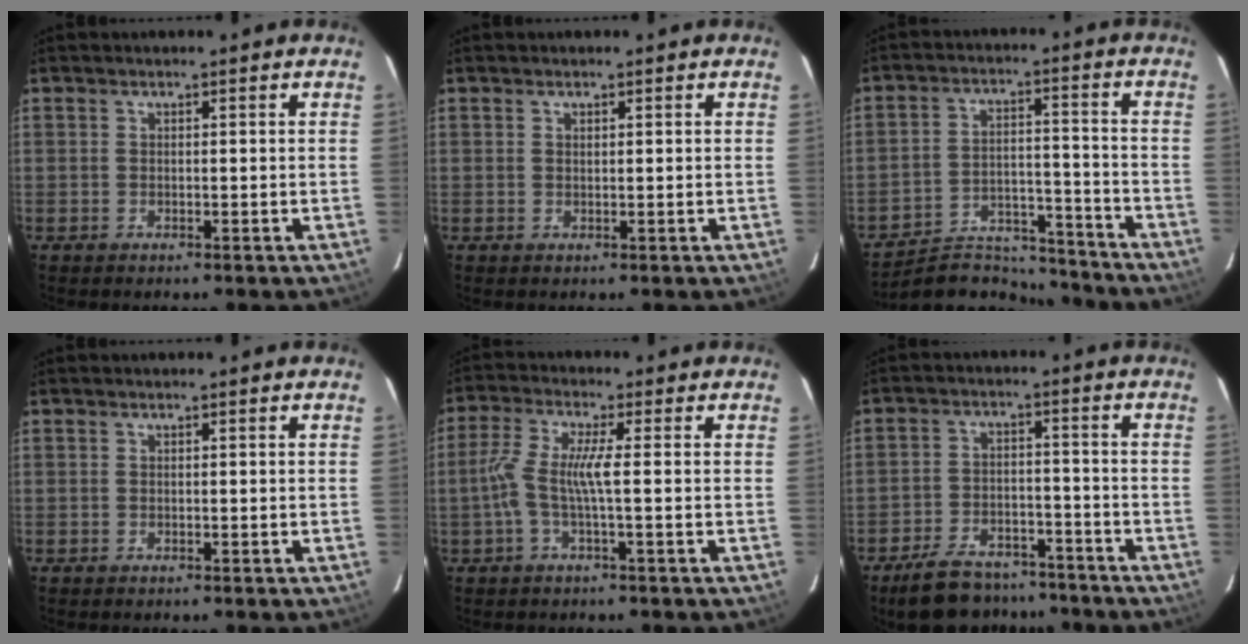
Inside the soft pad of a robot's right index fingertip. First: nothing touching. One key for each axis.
{"total": 0.6, "fx": 0.4, "fy": 0.3, "fz": 0.3, "tx": -0.005, "ty": 0.001, "tz": 0.007}
{"total": 14.2, "fx": -13.5, "fy": 4.1, "fz": 2.0, "tx": -0.055, "ty": 0.024, "tz": -0.200}
{"total": 0.0}
{"total": 6.2, "fx": -1.1, "fy": 0.0, "fz": 6.1, "tx": -0.136, "ty": 0.002, "tz": -0.019}
{"total": 13.9, "fx": -11.5, "fy": 6.1, "fz": 5.1, "tx": -0.123, "ty": 0.009, "tz": -0.162}